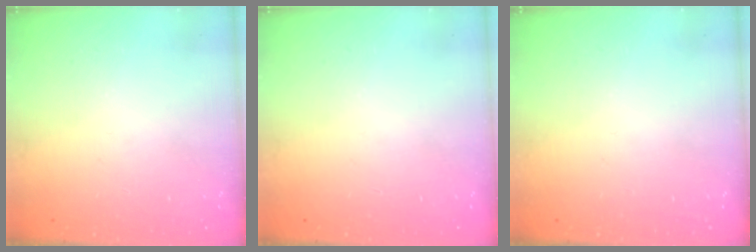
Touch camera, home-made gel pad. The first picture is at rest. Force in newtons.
{"total": 0.0}
{"total": 0.0}